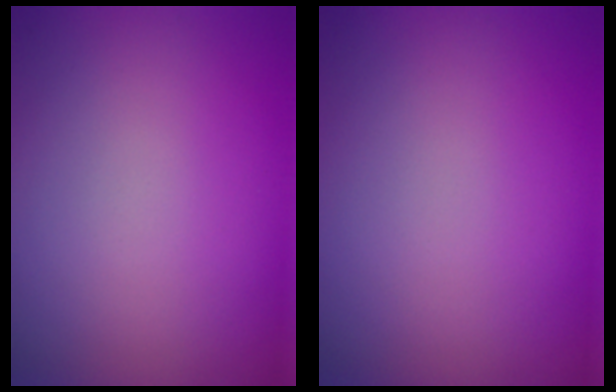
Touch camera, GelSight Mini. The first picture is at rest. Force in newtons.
{"total": 0.0}